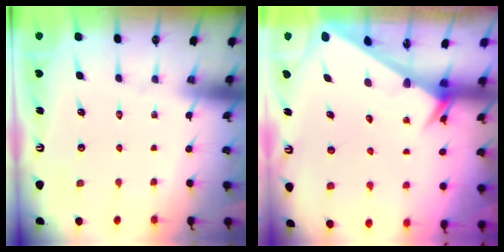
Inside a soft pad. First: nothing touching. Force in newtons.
{"total": 2.3, "press": 2.3, "slide": 0.1}